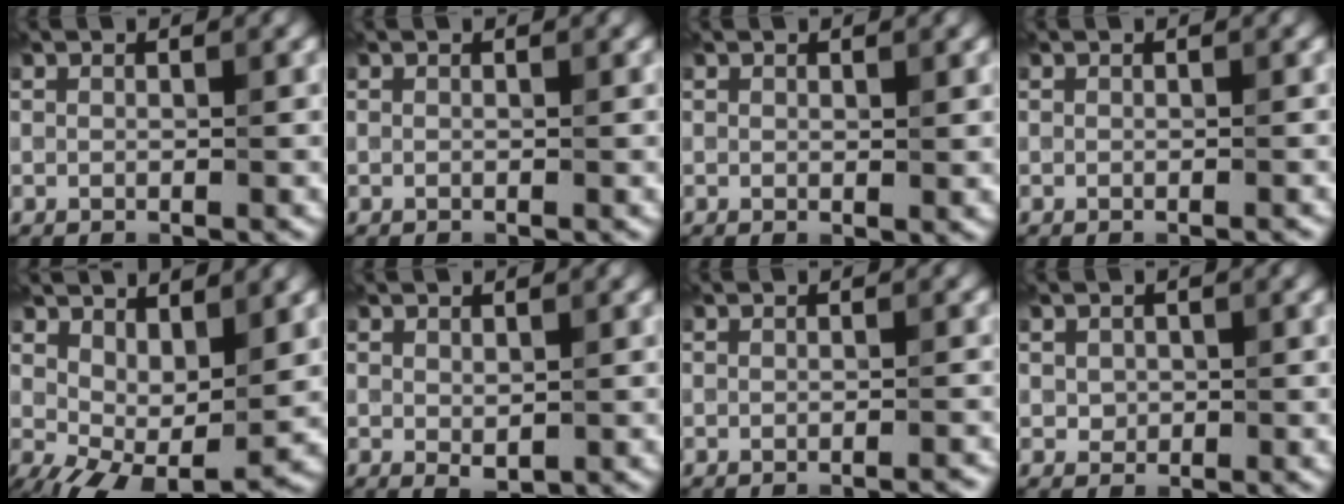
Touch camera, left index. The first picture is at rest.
{"total": 0.0}
{"total": 0.9, "force": [0.4, 0.4, 0.7], "torque": [-0.009, 0.002, 0.009]}
{"total": 0.0}
{"total": 6.6, "force": [0.3, 3.3, 5.8], "torque": [-0.104, -0.004, 0.013]}
{"total": 1.2, "force": [0.2, 0.7, 0.9], "torque": [-0.016, -0.002, 0.011]}
{"total": 0.8, "force": [-0.6, 0.0, 0.5], "torque": [-0.007, 0.004, -0.008]}
{"total": 1.1, "force": [0.3, 1.0, 0.4], "torque": [-0.005, 0.000, 0.005]}